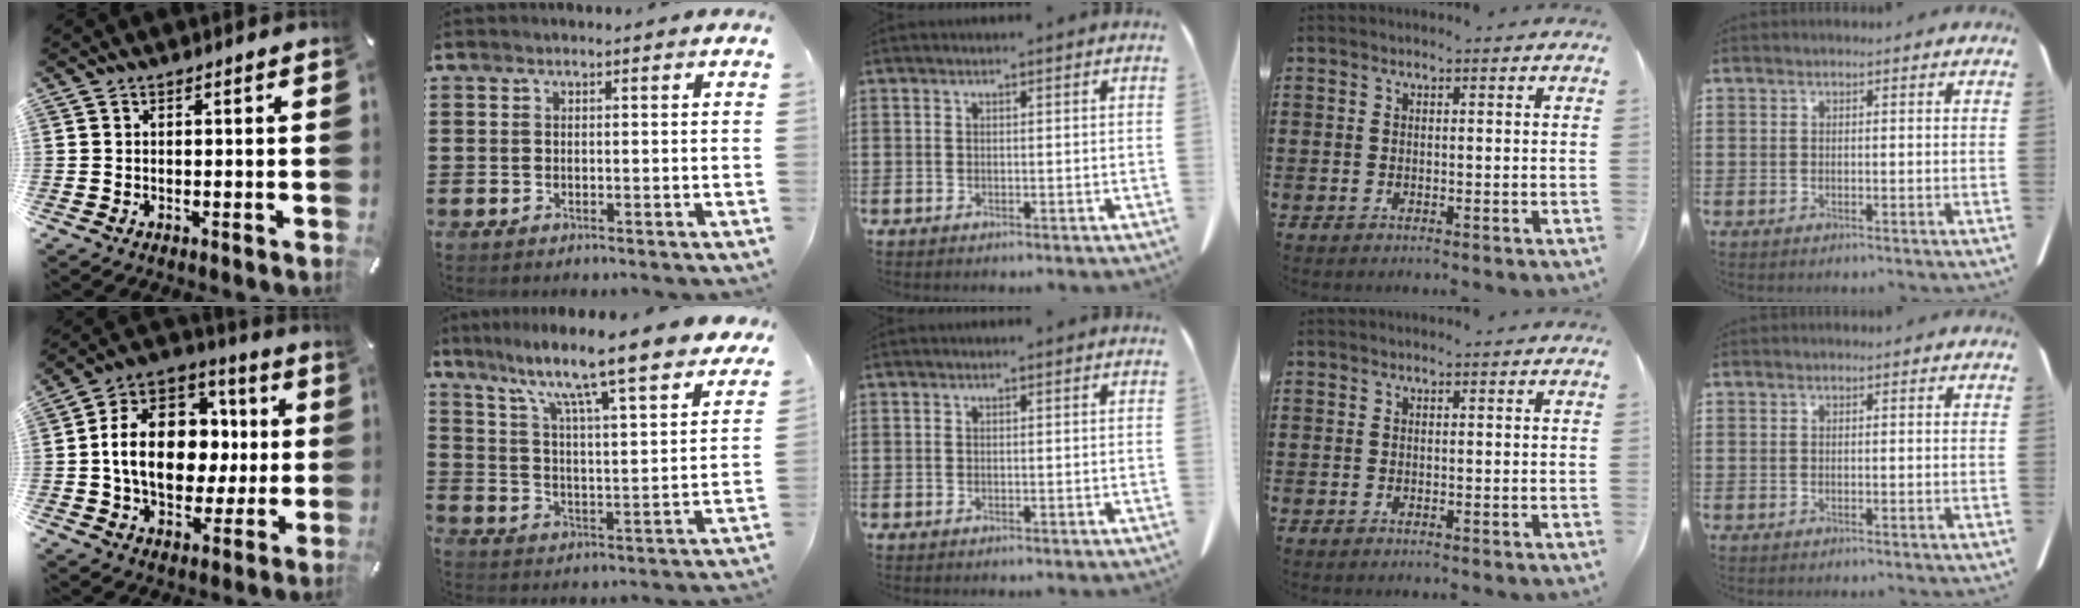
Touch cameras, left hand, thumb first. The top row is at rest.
{"thumb": {"total": 17.4, "force": [-0.4, 13.6, 10.8], "torque": [-0.211, 0.009, -0.002]}, "index": {"total": 10.0, "force": [8.4, -0.3, 5.5], "torque": [-0.130, -0.068, 0.133]}}